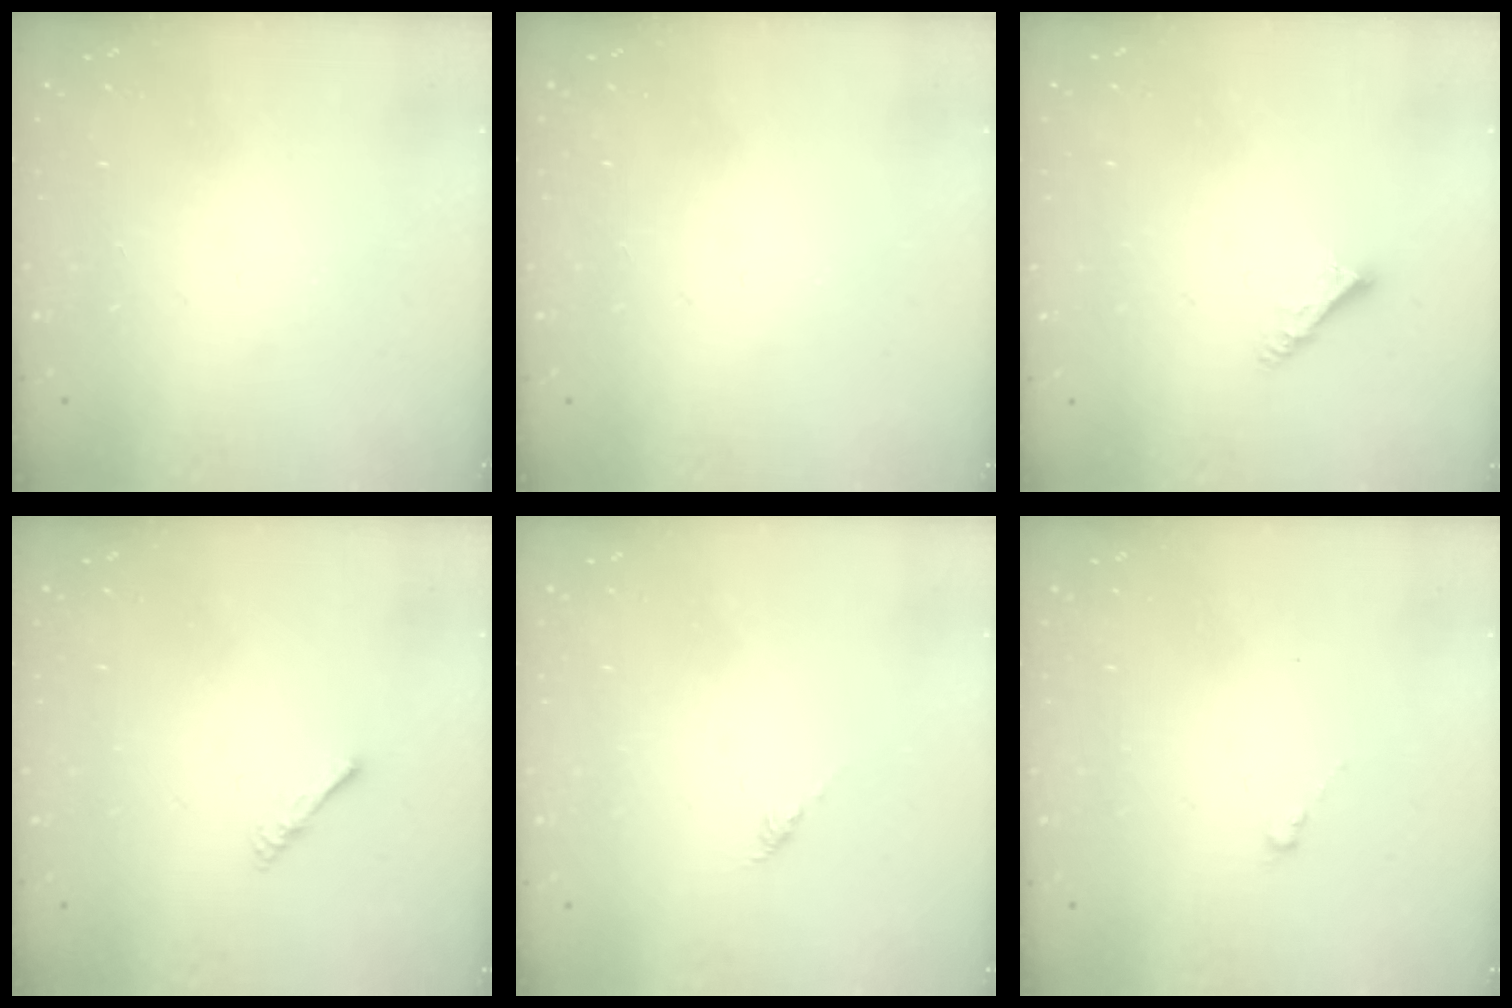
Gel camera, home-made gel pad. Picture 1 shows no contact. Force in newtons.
{"total": 0.0}
{"total": 4.4, "press": 4.4, "slide": 0.1}
{"total": 1.6, "press": 1.6, "slide": 0.4}
{"total": 0.0}
{"total": 0.0}